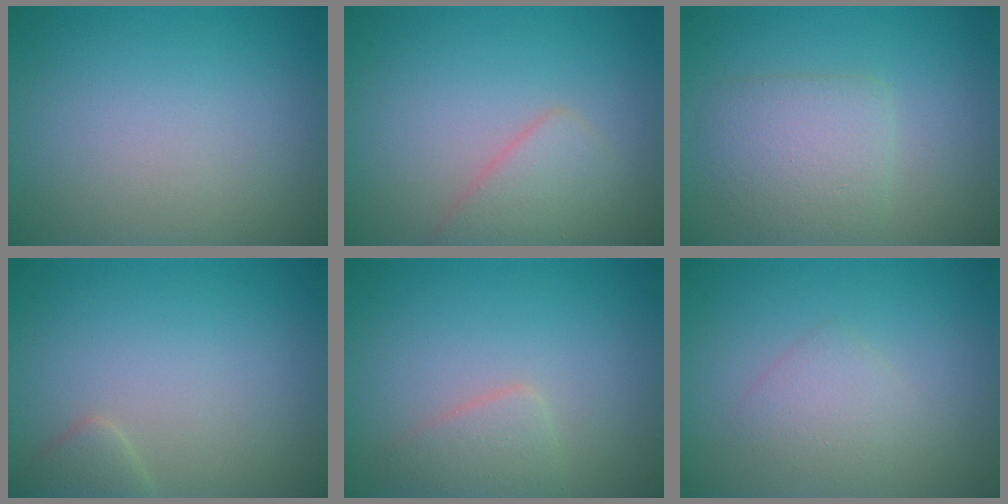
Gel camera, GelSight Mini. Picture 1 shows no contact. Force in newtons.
{"total": 2.6, "press": 2.6, "slide": 0.1}
{"total": 3.4, "press": 3.4, "slide": 0.1}
{"total": 1.5, "press": 1.5, "slide": 0.1}
{"total": 2.0, "press": 2.0, "slide": 0.1}
{"total": 1.9, "press": 1.9, "slide": 0.1}